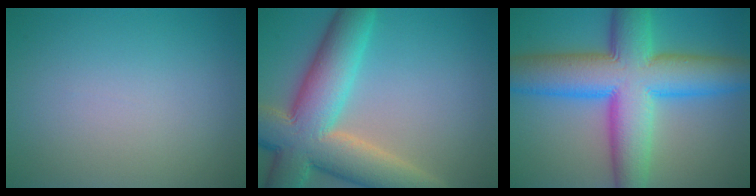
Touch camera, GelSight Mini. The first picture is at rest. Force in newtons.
{"total": 11.6, "press": 11.5, "slide": 1.3}
{"total": 12.9, "press": 12.9, "slide": 0.3}